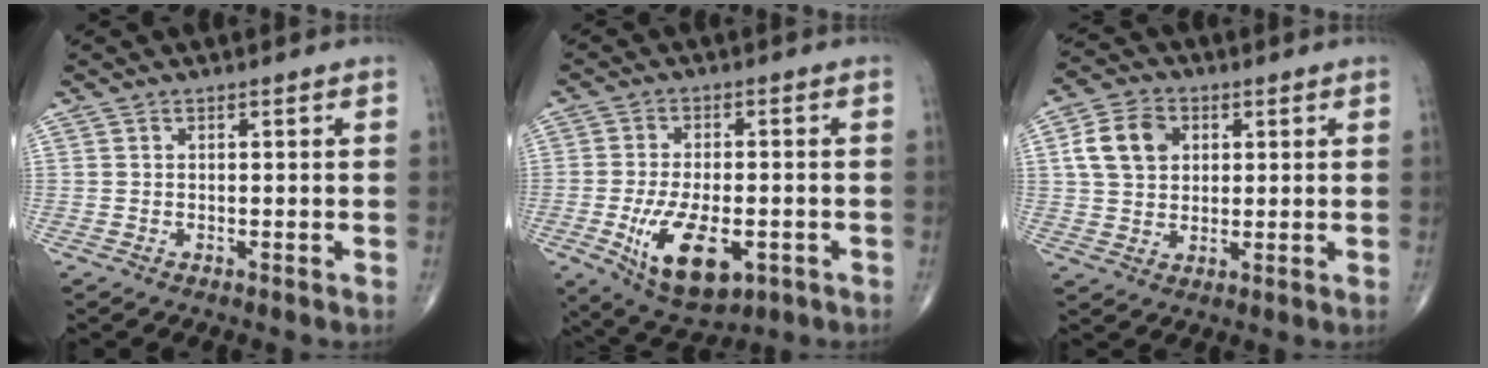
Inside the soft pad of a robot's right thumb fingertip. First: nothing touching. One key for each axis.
{"total": 13.3, "fx": -4.2, "fy": 6.5, "fz": 10.7, "tx": -0.178, "ty": -0.002, "tz": -0.056}
{"total": 9.1, "fx": 2.4, "fy": 6.9, "fz": 5.4, "tx": -0.082, "ty": 0.005, "tz": 0.040}